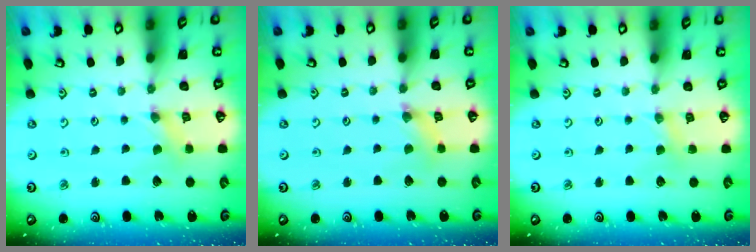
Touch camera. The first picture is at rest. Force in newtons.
{"total": 2.4, "press": 2.4, "slide": 0.4}
{"total": 2.5, "press": 2.5, "slide": 0.4}